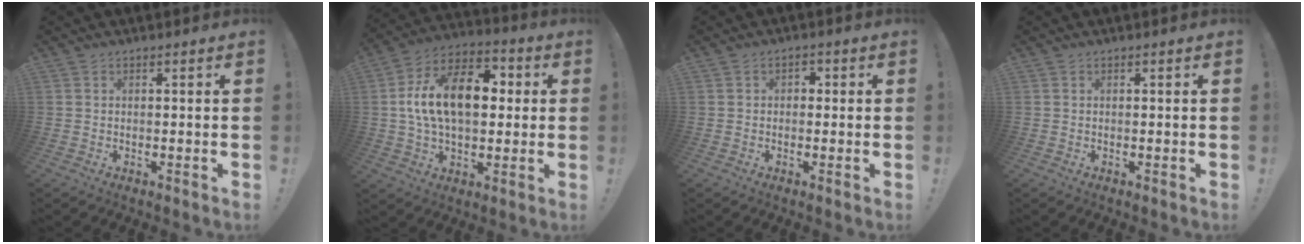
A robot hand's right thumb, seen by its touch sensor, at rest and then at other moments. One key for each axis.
{"total": 19.4, "fx": 2.2, "fy": 11.5, "fz": 15.5, "tx": -0.268, "ty": 0.012, "tz": 0.036}
{"total": 1.9, "fx": -0.5, "fy": 1.5, "fz": 1.0, "tx": -0.019, "ty": 0.004, "tz": -0.012}
{"total": 0.0}